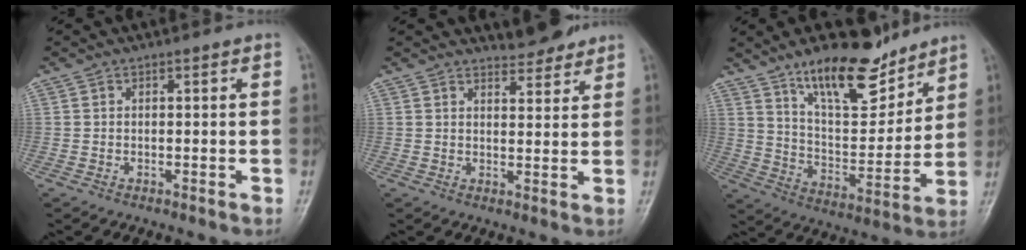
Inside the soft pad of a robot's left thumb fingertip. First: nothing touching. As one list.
[{"total": 4.3, "force": [4.0, 1.3, 0.6], "torque": [0.006, -0.034, 0.058]}, {"total": 16.7, "force": [12.0, 6.3, 9.7], "torque": [-0.115, -0.081, 0.209]}]